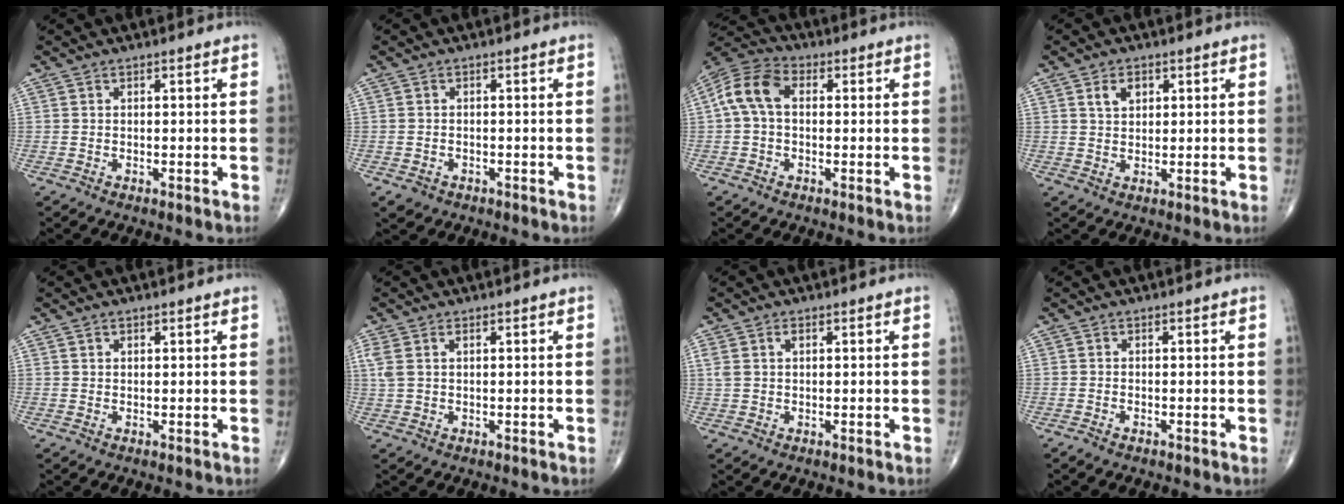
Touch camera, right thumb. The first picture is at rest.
{"total": 2.1, "force": [-1.2, 1.7, 0.6], "torque": [-0.007, 0.004, -0.014]}
{"total": 8.9, "force": [0.8, 5.9, 6.6], "torque": [-0.132, 0.029, 0.005]}
{"total": 3.5, "force": [1.5, 2.4, 2.1], "torque": [-0.026, -0.004, 0.028]}
{"total": 0.9, "force": [0.6, 0.6, 0.3], "torque": [0.001, -0.003, 0.008]}
{"total": 3.5, "force": [1.2, 1.9, 2.6], "torque": [-0.081, 0.015, 0.031]}
{"total": 2.8, "force": [1.0, 1.7, 1.9], "torque": [-0.047, 0.012, 0.026]}
{"total": 0.6, "force": [-0.4, 0.3, 0.4], "torque": [-0.012, 0.000, -0.009]}